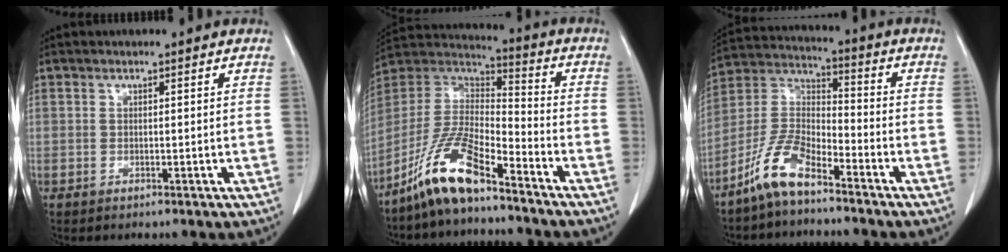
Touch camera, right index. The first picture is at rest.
{"total": 12.7, "force": [-9.2, 2.3, 8.4], "torque": [-0.179, 0.006, -0.177]}
{"total": 9.2, "force": [-6.8, 2.4, 5.6], "torque": [-0.130, 0.006, -0.142]}